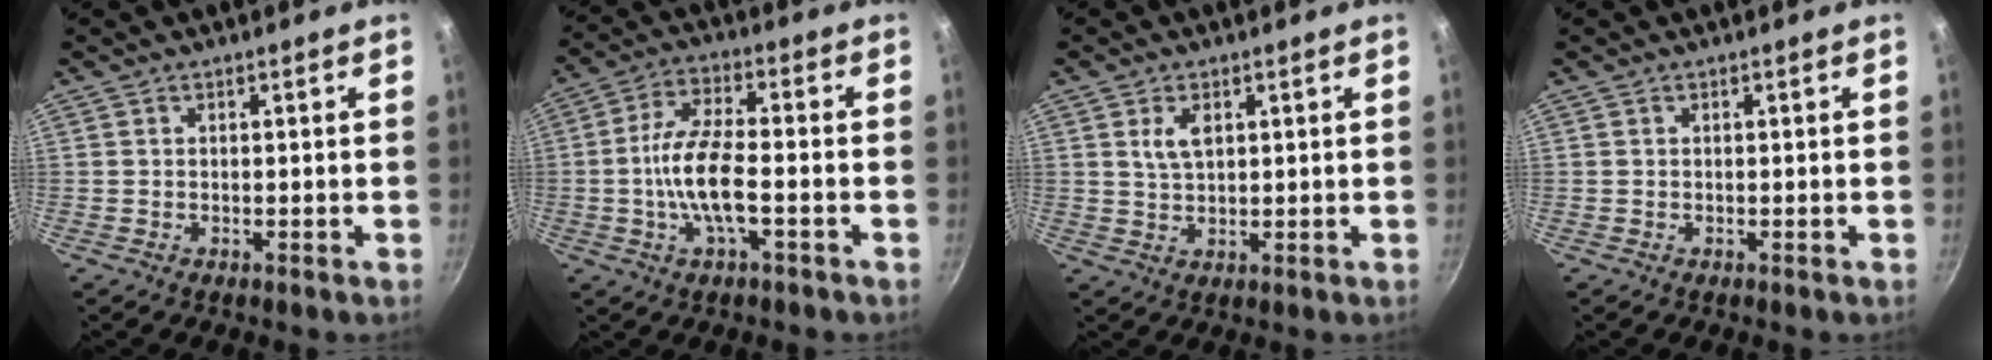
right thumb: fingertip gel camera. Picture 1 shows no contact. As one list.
[{"total": 10.6, "force": [-2.2, 3.9, 9.6], "torque": [-0.197, 0.025, -0.043]}, {"total": 3.8, "force": [1.4, 2.2, 2.8], "torque": [-0.048, -0.007, 0.031]}, {"total": 0.0}]